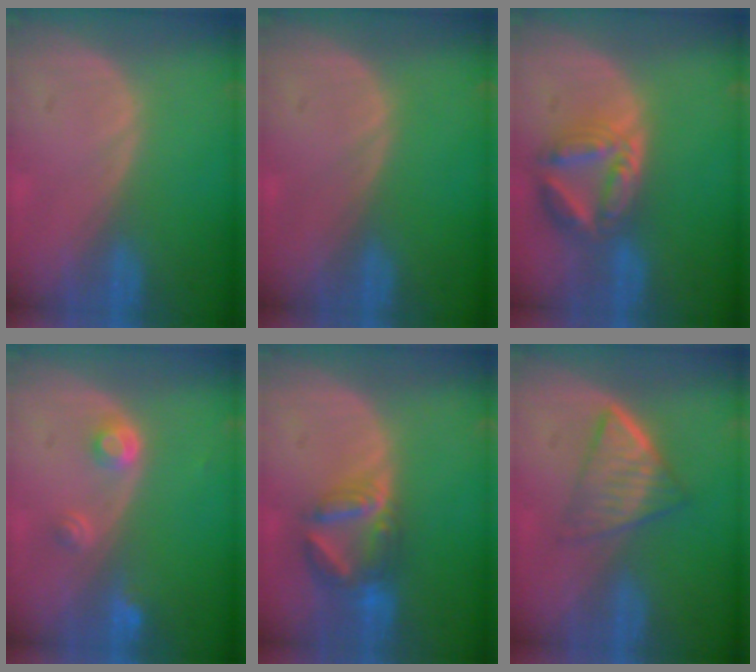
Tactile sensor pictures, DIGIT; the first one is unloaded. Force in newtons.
{"total": 0.0}
{"total": 8.0, "press": 7.0, "slide": 3.8}
{"total": 3.0, "press": 2.8, "slide": 0.9}
{"total": 6.9, "press": 6.4, "slide": 2.5}
{"total": 6.4, "press": 5.5, "slide": 3.4}